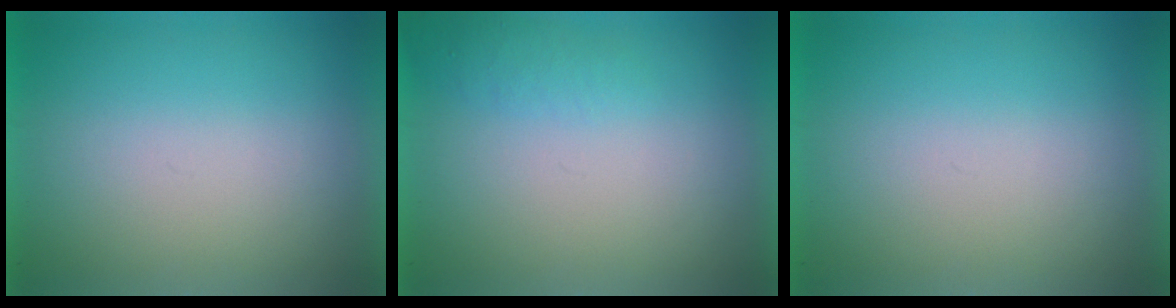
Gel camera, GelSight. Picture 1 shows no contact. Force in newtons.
{"total": 1.4}
{"total": 0.0}